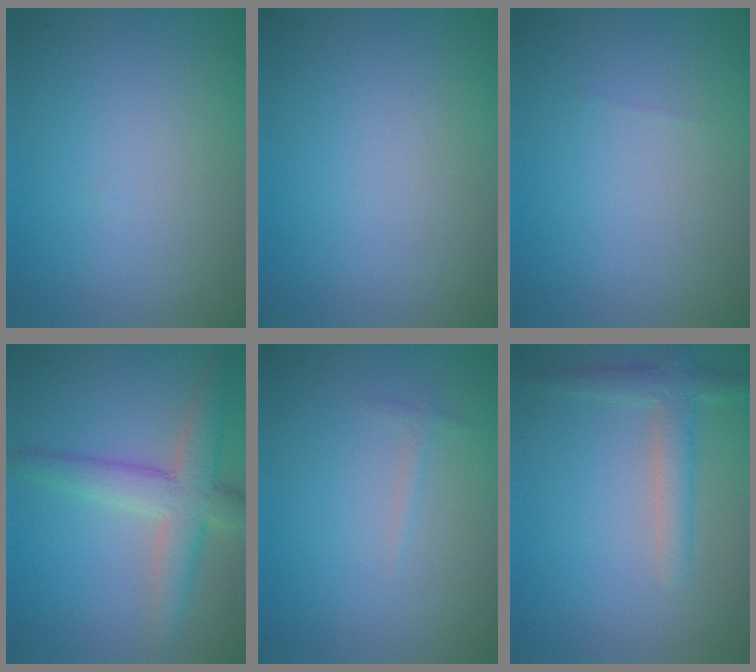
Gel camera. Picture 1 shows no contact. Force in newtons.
{"total": 0.0}
{"total": 0.0}
{"total": 4.8, "press": 4.8, "slide": 0.1}
{"total": 0.6, "press": 0.6, "slide": 0.1}
{"total": 2.6, "press": 2.6, "slide": 0.2}